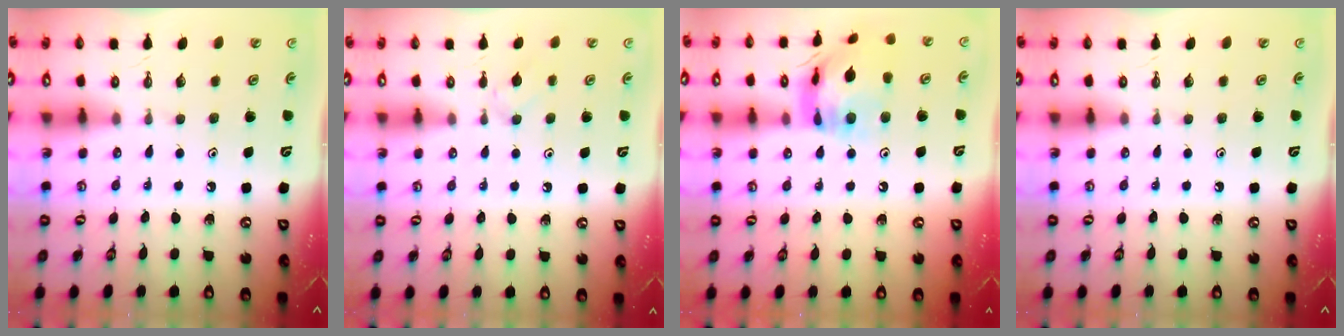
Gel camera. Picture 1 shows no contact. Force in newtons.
{"total": 2.2, "press": 2.1, "slide": 0.6}
{"total": 14.5, "press": 14.4, "slide": 1.6}
{"total": 0.0}